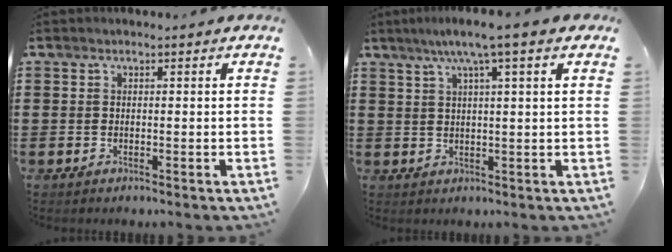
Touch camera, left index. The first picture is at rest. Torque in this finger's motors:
{"motor_torque": [0.83, 0.19, 0.48, 0.05]}